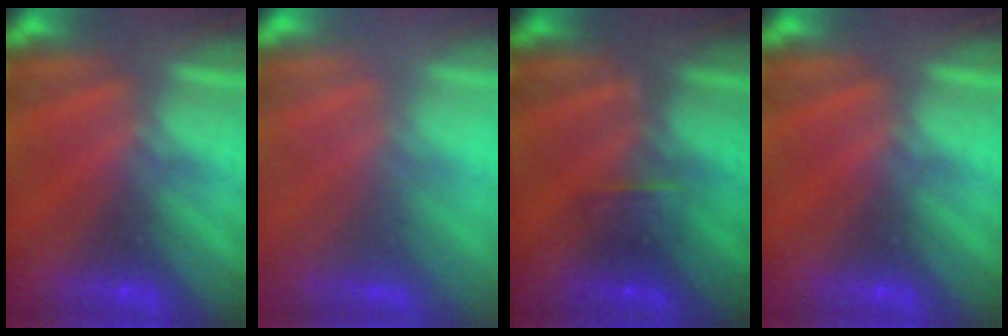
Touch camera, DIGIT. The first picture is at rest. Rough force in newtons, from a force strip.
{"total": 2.1}
{"total": 2.5}
{"total": 0.0}